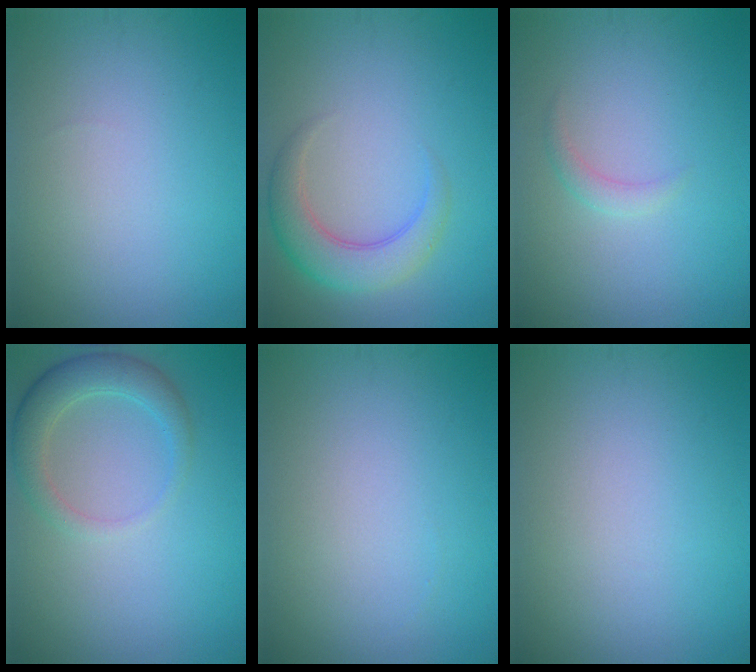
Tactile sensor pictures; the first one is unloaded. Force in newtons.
{"total": 4.1, "press": 4.1, "slide": 0.3}
{"total": 1.1, "press": 1.1, "slide": 0.1}
{"total": 2.4, "press": 2.4, "slide": 0.4}
{"total": 0.0}
{"total": 0.0}